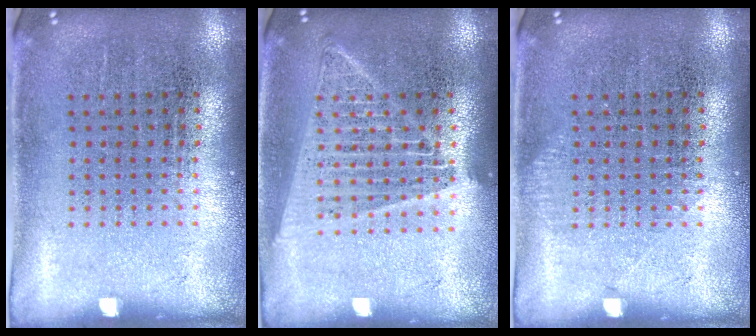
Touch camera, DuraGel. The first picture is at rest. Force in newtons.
{"total": 1.5, "press": 1.4, "slide": 0.7}
{"total": 0.8, "press": 0.7, "slide": 0.2}